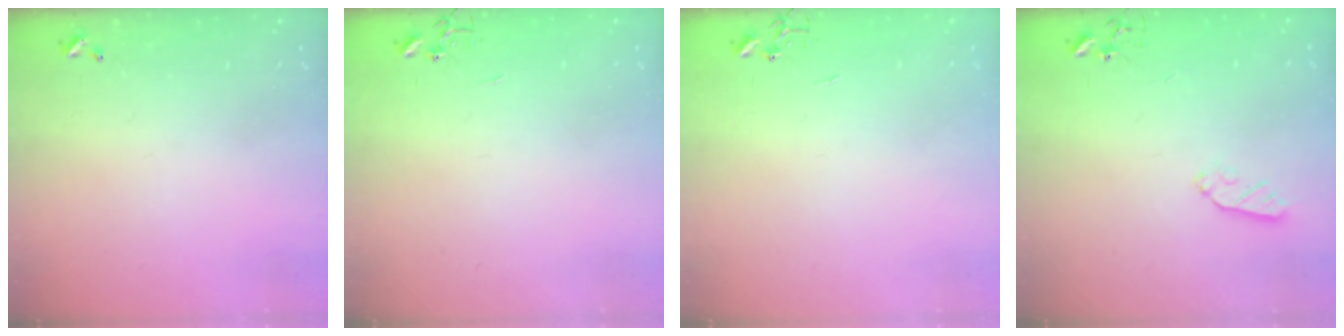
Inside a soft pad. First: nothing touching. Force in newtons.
{"total": 0.0}
{"total": 0.0}
{"total": 5.5, "press": 5.4, "slide": 1.1}